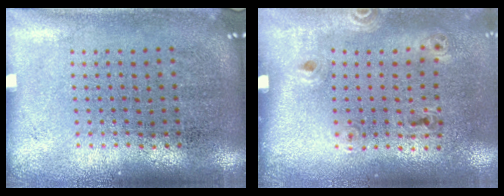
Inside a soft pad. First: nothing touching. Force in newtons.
{"total": 1.3, "press": 0.8, "slide": 0.9}